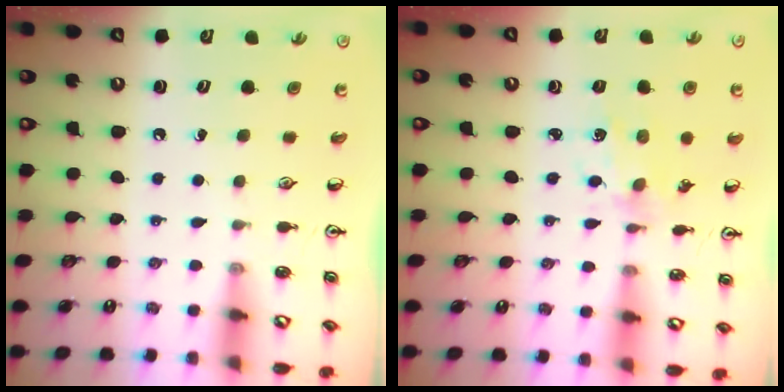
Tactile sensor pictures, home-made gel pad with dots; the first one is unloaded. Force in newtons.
{"total": 2.0, "press": 2.0, "slide": 0.5}